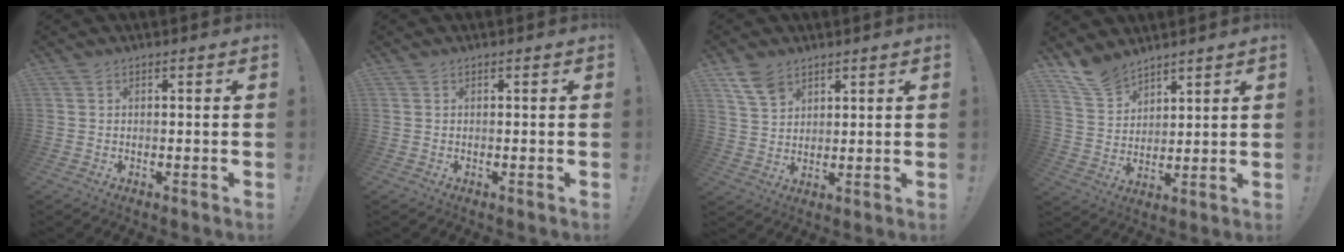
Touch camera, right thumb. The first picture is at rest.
{"total": 0.0}
{"total": 7.4, "force": [5.1, 4.6, 3.0], "torque": [-0.054, -0.023, 0.100]}
{"total": 9.8, "force": [8.3, 4.6, 2.3], "torque": [-0.049, -0.059, 0.162]}